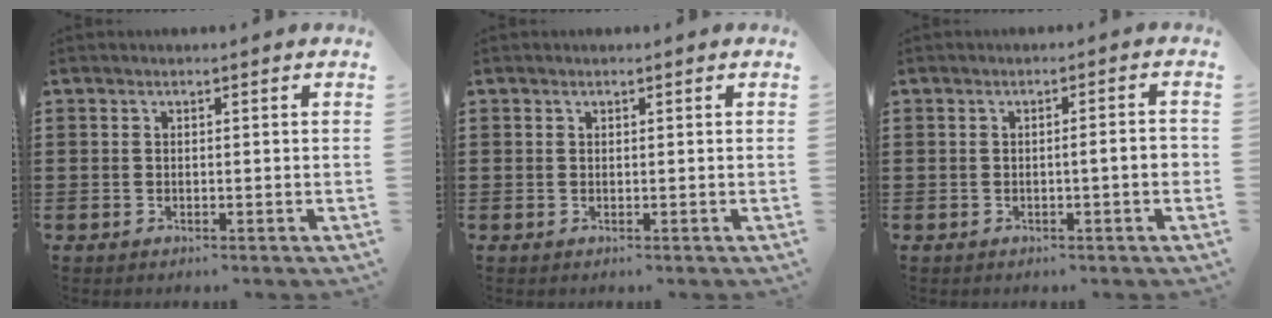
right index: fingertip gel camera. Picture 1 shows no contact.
{"total": 0.0}
{"total": 2.3, "force": [-0.6, 0.1, 2.2], "torque": [-0.035, 0.000, -0.011]}